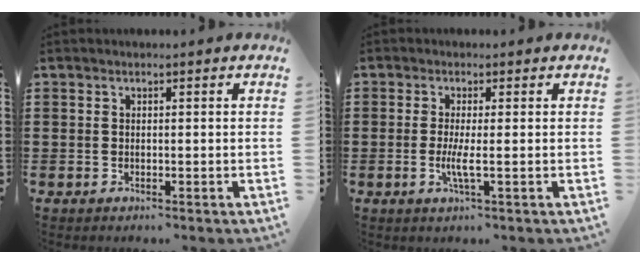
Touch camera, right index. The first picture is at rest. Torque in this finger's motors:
{"motor_torque": [2.14, 0.00, 0.10, 0.03]}